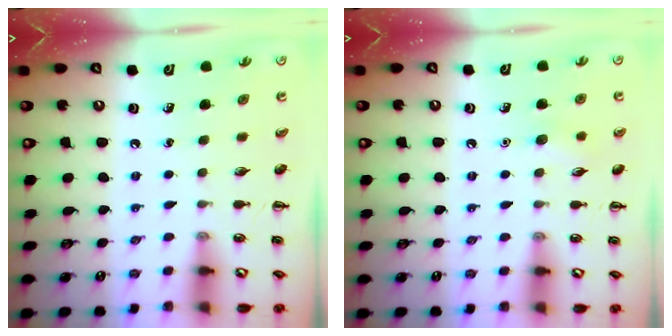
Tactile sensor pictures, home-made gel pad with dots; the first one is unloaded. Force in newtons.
{"total": 5.6, "press": 5.5, "slide": 1.2}